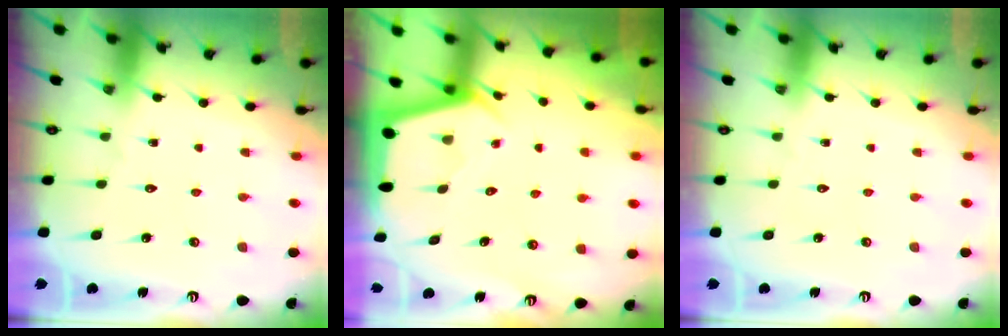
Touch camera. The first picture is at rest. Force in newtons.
{"total": 2.3, "press": 2.3, "slide": 0.3}
{"total": 0.0}